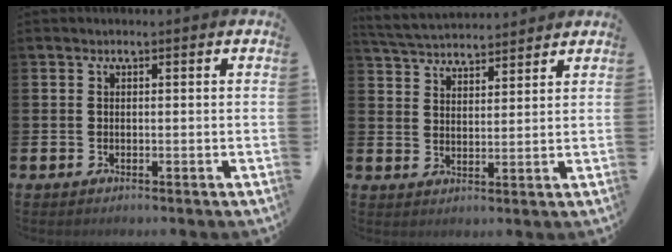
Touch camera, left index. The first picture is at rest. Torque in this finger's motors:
{"motor_torque": [0.00, -0.51, 0.44, 0.12]}